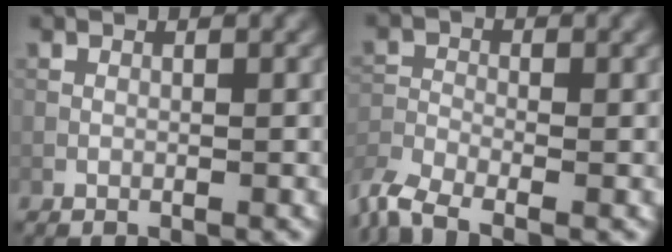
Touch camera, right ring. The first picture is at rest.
{"total": 5.0, "force": [-4.1, 1.5, 2.6], "torque": [-0.059, -0.012, -0.094]}